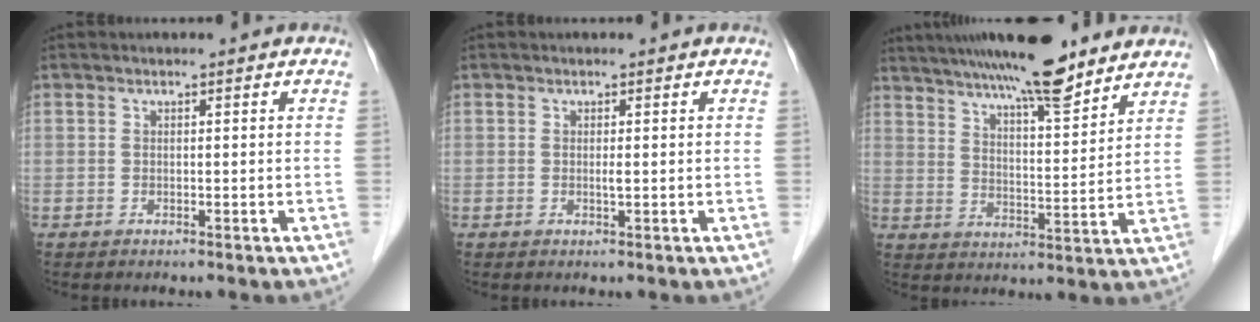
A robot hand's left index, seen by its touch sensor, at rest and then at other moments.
{"total": 0.6, "force": [0.0, 0.0, 0.6], "torque": [-0.014, -0.002, -0.001]}
{"total": 15.8, "force": [12.8, 2.1, 9.1], "torque": [-0.147, 0.019, 0.200]}